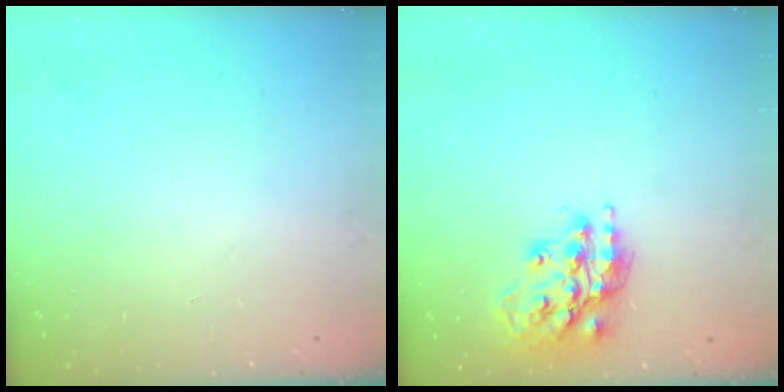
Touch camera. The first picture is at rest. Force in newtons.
{"total": 17.5, "press": 17.4, "slide": 1.4}